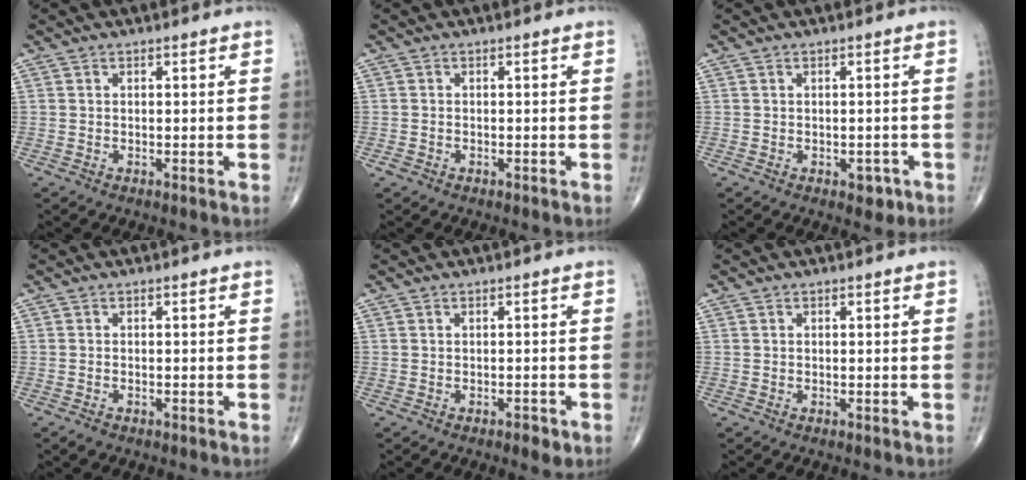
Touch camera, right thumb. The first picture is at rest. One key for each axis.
{"total": 0.9, "fx": -0.4, "fy": 0.7, "fz": 0.4, "tx": -0.011, "ty": 0.004, "tz": -0.007}
{"total": 2.4, "fx": -1.0, "fy": 1.5, "fz": 1.5, "tx": -0.005, "ty": 0.004, "tz": -0.009}
{"total": 1.0, "fx": -0.7, "fy": 0.5, "fz": 0.4, "tx": -0.013, "ty": 0.002, "tz": -0.011}
{"total": 1.7, "fx": -0.9, "fy": 0.7, "fz": 1.3, "tx": -0.020, "ty": 0.000, "tz": -0.013}
{"total": 0.0}